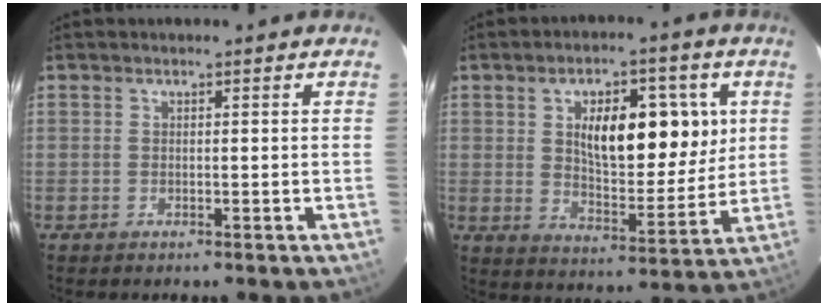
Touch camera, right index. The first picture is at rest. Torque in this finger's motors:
{"motor_torque": [1.10, 0.72, 0.67, 0.11]}